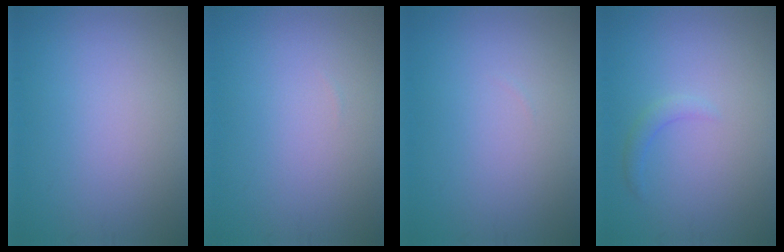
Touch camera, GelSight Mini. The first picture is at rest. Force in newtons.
{"total": 0.0}
{"total": 0.0}
{"total": 1.1, "press": 1.1, "slide": 0.1}